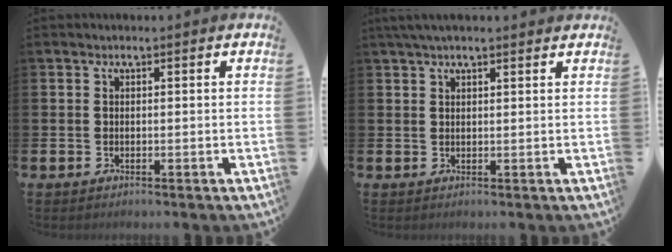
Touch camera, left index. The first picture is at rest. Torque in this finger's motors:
{"motor_torque": [1.09, -1.05, 0.50, 0.21]}